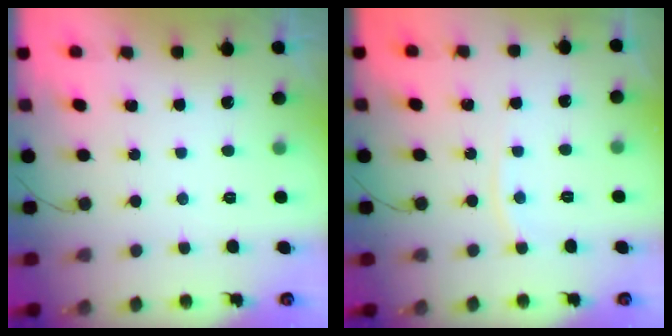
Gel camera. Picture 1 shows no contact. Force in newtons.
{"total": 4.1, "press": 4.1, "slide": 0.3}